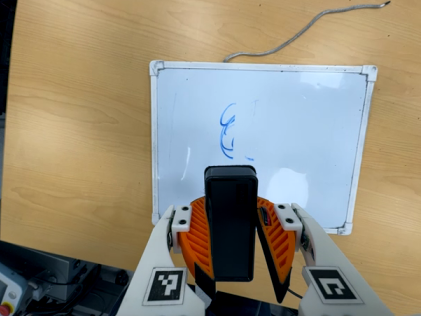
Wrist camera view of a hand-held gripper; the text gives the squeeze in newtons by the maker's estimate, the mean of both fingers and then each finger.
{"total": 10.7, "left": 9.9, "right": 11.5}